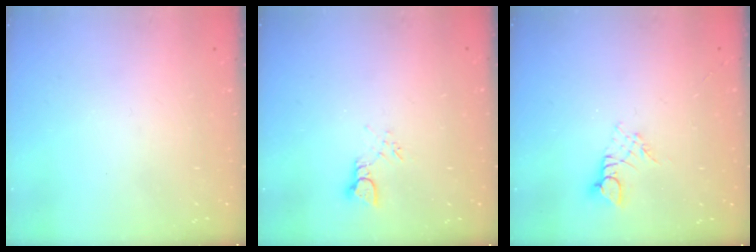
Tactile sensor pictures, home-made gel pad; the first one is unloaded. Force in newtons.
{"total": 3.3, "press": 3.3, "slide": 0.4}
{"total": 2.7, "press": 2.7, "slide": 0.3}